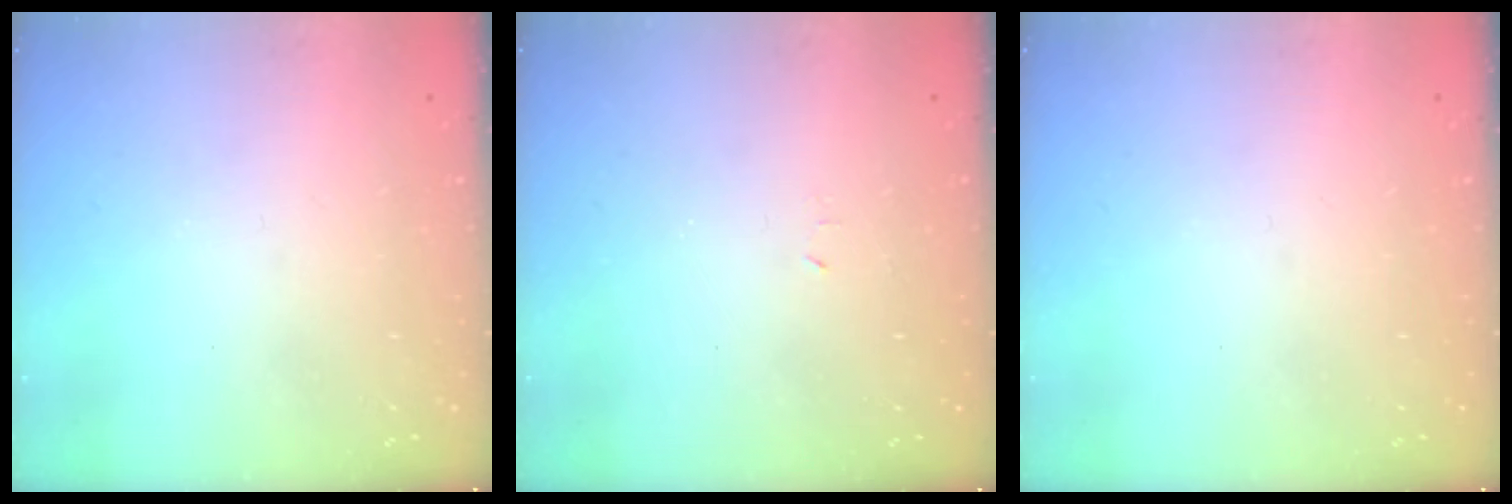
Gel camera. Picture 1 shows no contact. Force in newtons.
{"total": 2.9, "press": 2.9, "slide": 0.4}
{"total": 0.0}